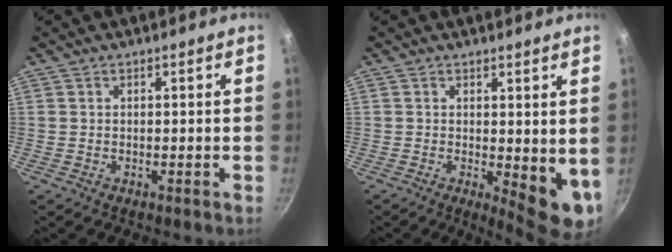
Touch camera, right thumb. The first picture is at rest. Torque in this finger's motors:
{"motor_torque": [-0.29, 0.78, 0.05, 0.02, 0.21]}